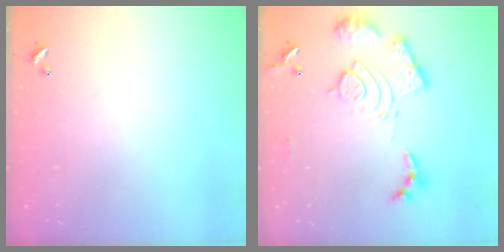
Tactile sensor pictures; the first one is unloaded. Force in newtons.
{"total": 17.4, "press": 17.3, "slide": 1.7}